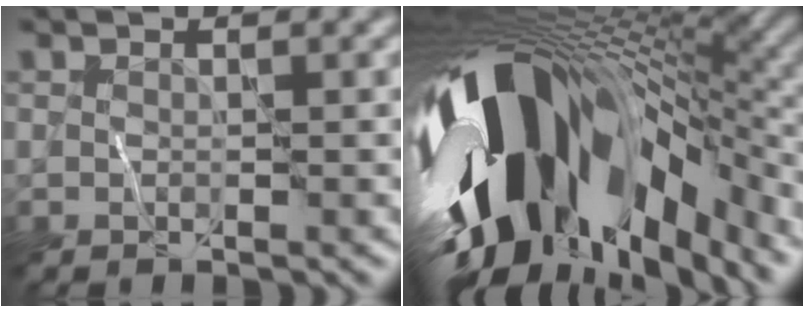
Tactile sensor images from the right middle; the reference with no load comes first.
{"total": 17.1, "force": [-3.9, 8.9, 14.1], "torque": [-0.246, -0.031, -0.051]}